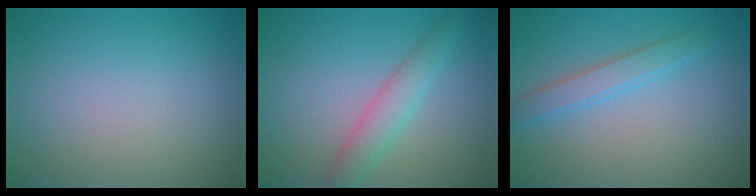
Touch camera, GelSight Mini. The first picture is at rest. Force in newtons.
{"total": 2.9, "press": 2.9, "slide": 0.1}
{"total": 2.3, "press": 2.3, "slide": 0.0}